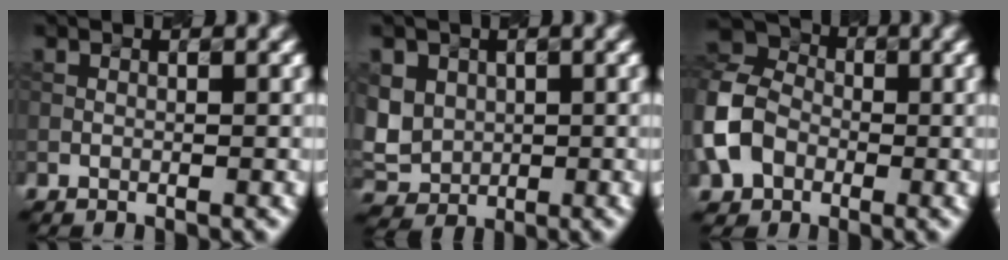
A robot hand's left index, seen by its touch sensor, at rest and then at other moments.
{"total": 4.7, "force": [0.9, 4.2, 1.9], "torque": [-0.064, 0.013, 0.021]}
{"total": 7.0, "force": [-1.8, 5.6, 3.7], "torque": [-0.090, 0.012, -0.056]}